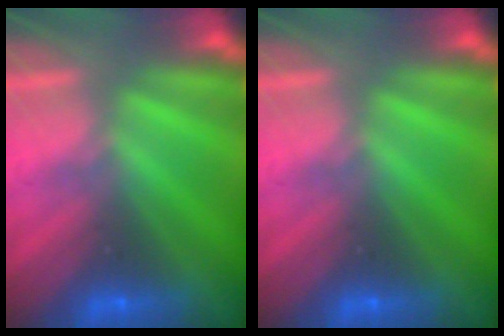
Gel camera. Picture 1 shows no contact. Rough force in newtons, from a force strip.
{"total": 0.0}